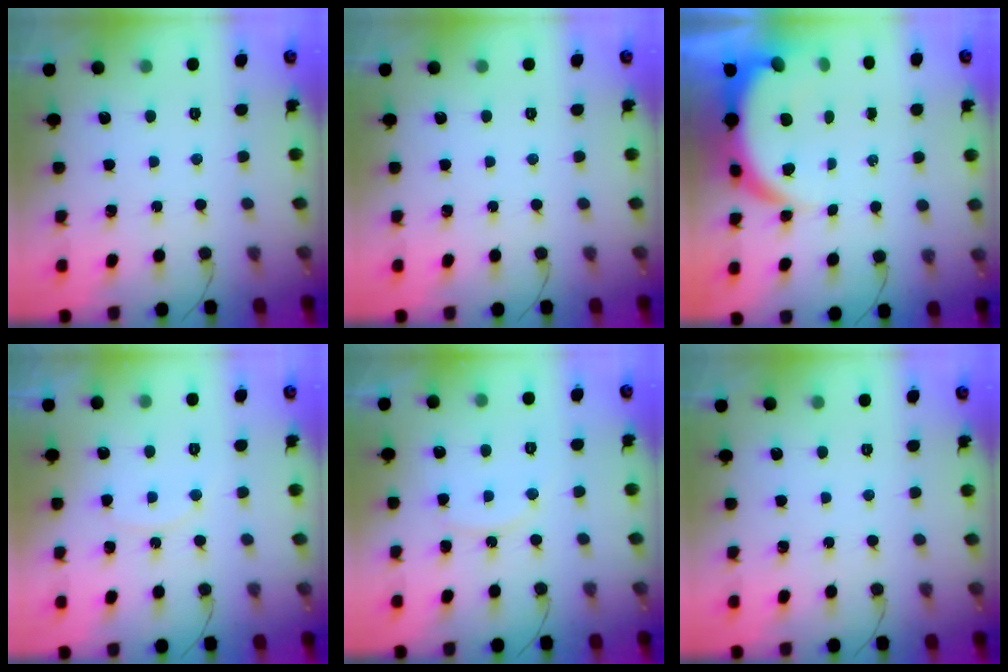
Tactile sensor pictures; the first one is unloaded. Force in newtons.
{"total": 0.0}
{"total": 8.9, "press": 8.9, "slide": 1.0}
{"total": 7.0, "press": 7.0, "slide": 0.6}
{"total": 7.7, "press": 7.7, "slide": 0.3}
{"total": 0.0}